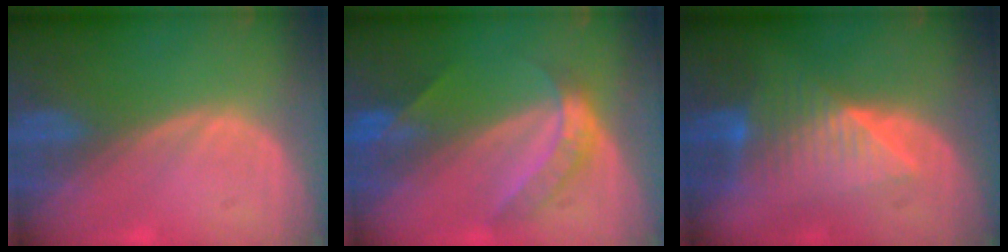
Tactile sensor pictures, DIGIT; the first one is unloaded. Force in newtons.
{"total": 6.0, "press": 5.0, "slide": 3.4}
{"total": 7.8, "press": 7.4, "slide": 2.6}